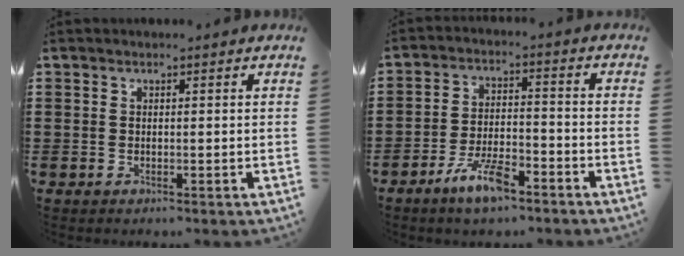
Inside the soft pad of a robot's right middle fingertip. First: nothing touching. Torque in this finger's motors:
{"motor_torque": [2.14, 0.00, 0.40, 0.09]}